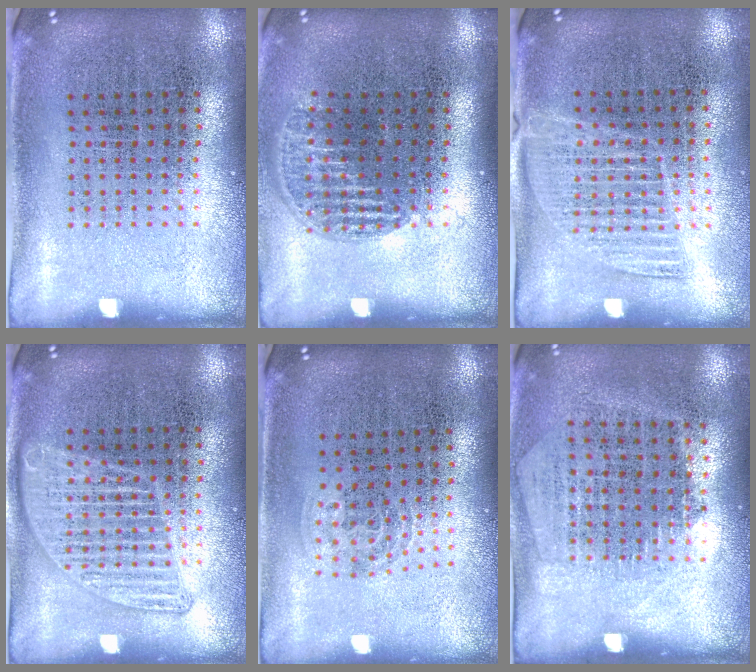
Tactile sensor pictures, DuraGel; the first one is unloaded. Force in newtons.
{"total": 1.2, "press": 1.0, "slide": 0.5}
{"total": 1.3, "press": 1.1, "slide": 0.6}
{"total": 1.3, "press": 1.3, "slide": 0.1}
{"total": 0.9, "press": 0.6, "slide": 0.7}
{"total": 1.3, "press": 1.1, "slide": 0.6}